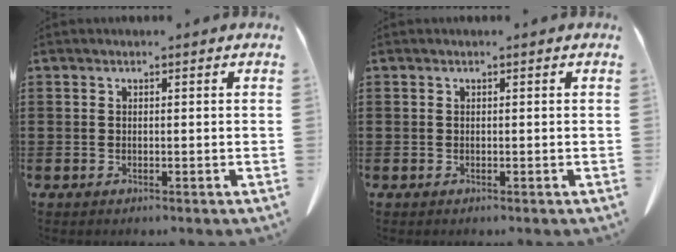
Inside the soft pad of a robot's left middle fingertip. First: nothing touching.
{"total": 0.0}